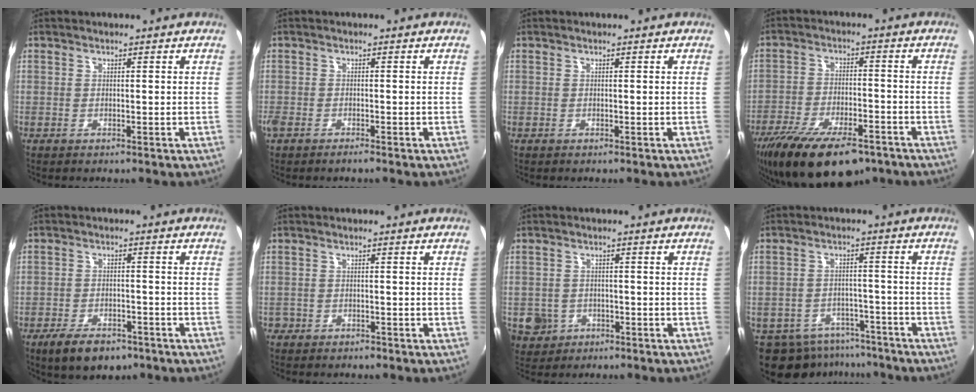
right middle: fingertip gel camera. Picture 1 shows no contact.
{"total": 2.1, "force": [-1.8, 0.6, 1.1], "torque": [-0.032, -0.006, -0.038]}
{"total": 0.0}
{"total": 17.8, "force": [-12.5, 6.7, 10.7], "torque": [-0.216, -0.041, -0.199]}
{"total": 8.4, "force": [-5.8, 4.0, 4.7], "torque": [-0.109, -0.010, -0.090]}
{"total": 1.8, "force": [-1.2, 1.2, 0.3], "torque": [-0.015, 0.000, -0.021]}
{"total": 5.9, "force": [-1.8, 5.4, 1.5], "torque": [-0.045, 0.002, -0.020]}
{"total": 12.5, "force": [-9.2, 7.3, 4.1], "torque": [-0.104, 0.000, -0.118]}